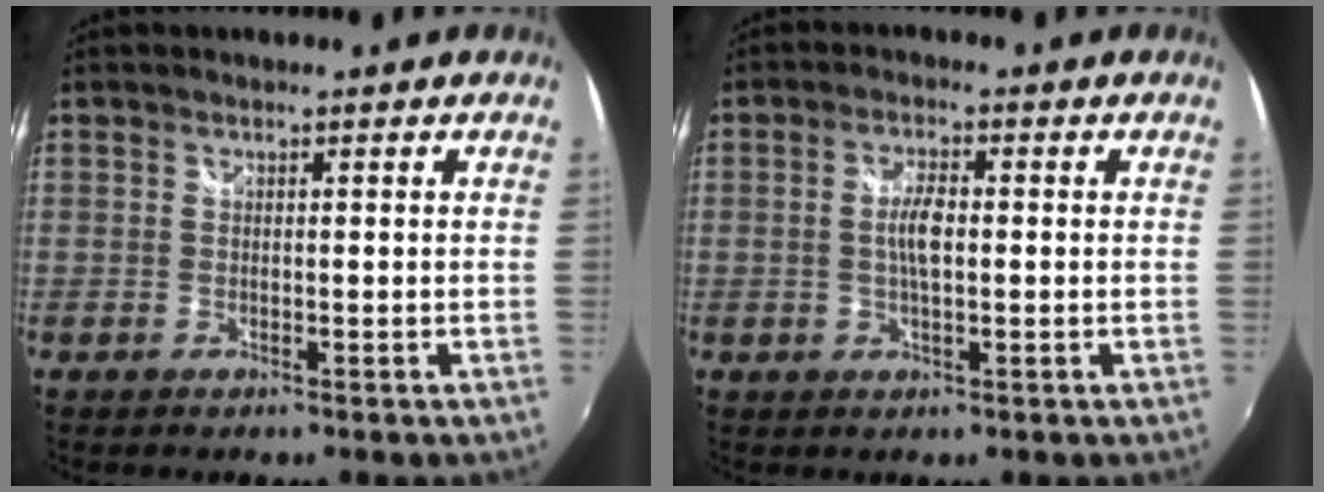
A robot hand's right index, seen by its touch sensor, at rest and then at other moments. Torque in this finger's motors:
{"motor_torque": [0.37, -0.06, 0.26, 0.06]}